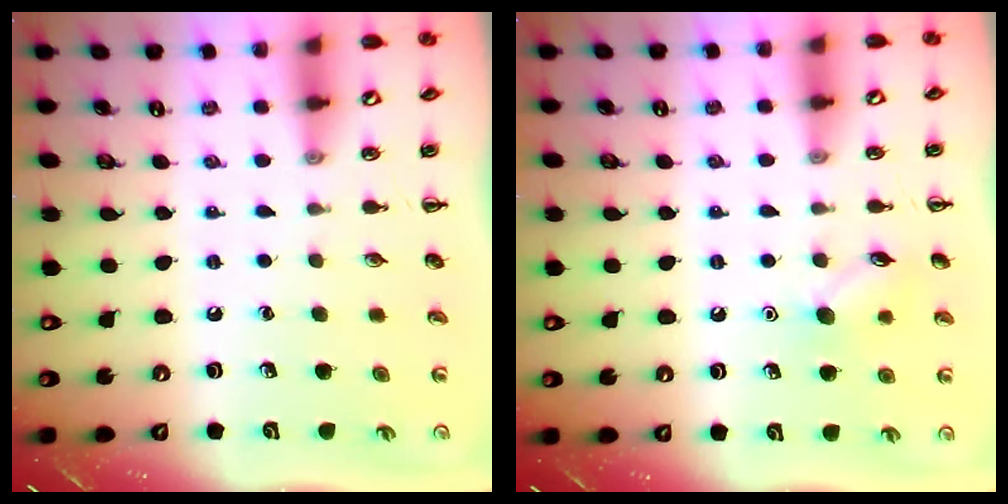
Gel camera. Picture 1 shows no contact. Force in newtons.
{"total": 8.7, "press": 8.5, "slide": 1.8}